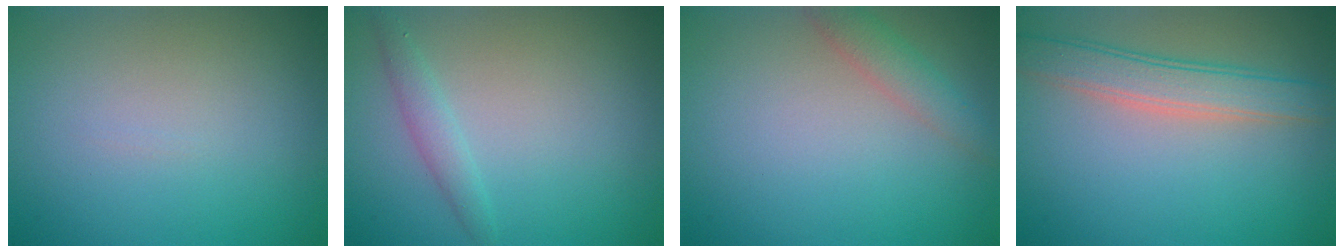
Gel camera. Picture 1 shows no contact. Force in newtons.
{"total": 1.5, "press": 1.5, "slide": 0.0}
{"total": 2.1, "press": 2.1, "slide": 0.2}
{"total": 4.0, "press": 4.0, "slide": 0.3}